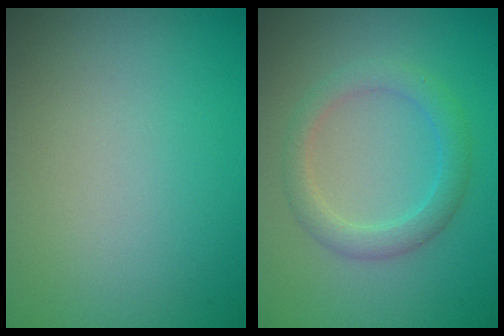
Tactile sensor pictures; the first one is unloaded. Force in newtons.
{"total": 2.9, "press": 2.9, "slide": 0.3}